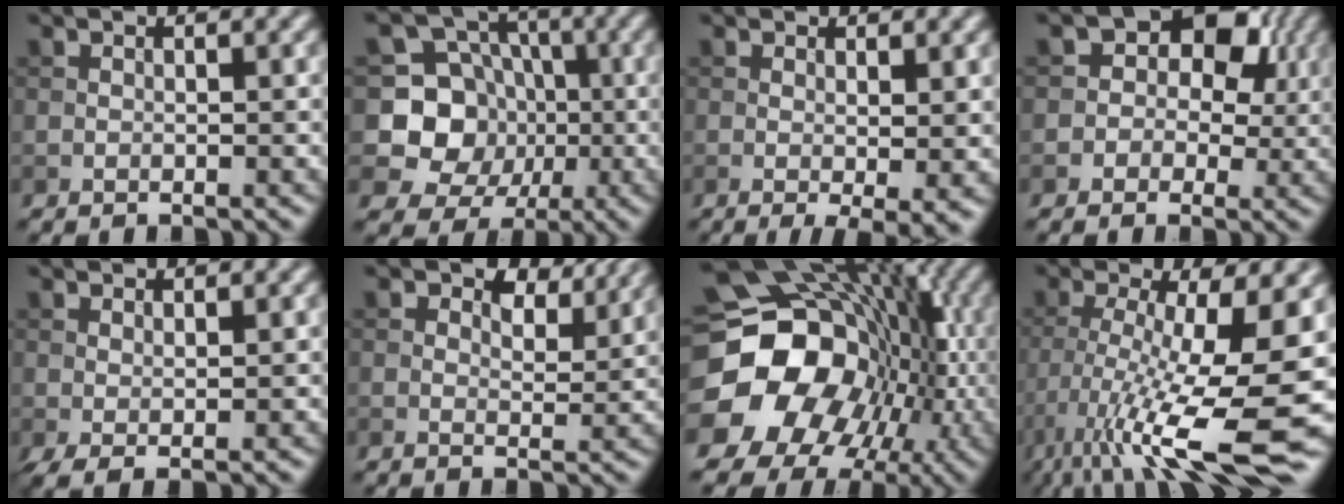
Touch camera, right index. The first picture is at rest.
{"total": 6.9, "force": [-0.6, 6.3, 2.7], "torque": [-0.033, -0.002, -0.033]}
{"total": 3.3, "force": [-0.2, 0.5, 3.2], "torque": [-0.047, -0.011, 0.000]}
{"total": 6.7, "force": [1.5, 5.4, 3.6], "torque": [-0.022, 0.020, -0.005]}
{"total": 1.8, "force": [0.4, 0.4, 1.7], "torque": [-0.040, -0.002, 0.008]}
{"total": 4.9, "force": [3.3, 2.3, 2.8], "torque": [-0.045, -0.005, 0.043]}
{"total": 20.8, "force": [-3.6, 18.2, 9.4], "torque": [-0.159, -0.012, -0.093]}
{"total": 13.1, "force": [-4.7, 3.1, 11.8], "torque": [-0.217, -0.020, -0.075]}